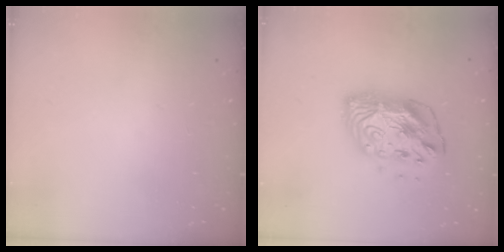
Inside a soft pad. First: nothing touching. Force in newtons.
{"total": 13.1, "press": 13.0, "slide": 1.6}